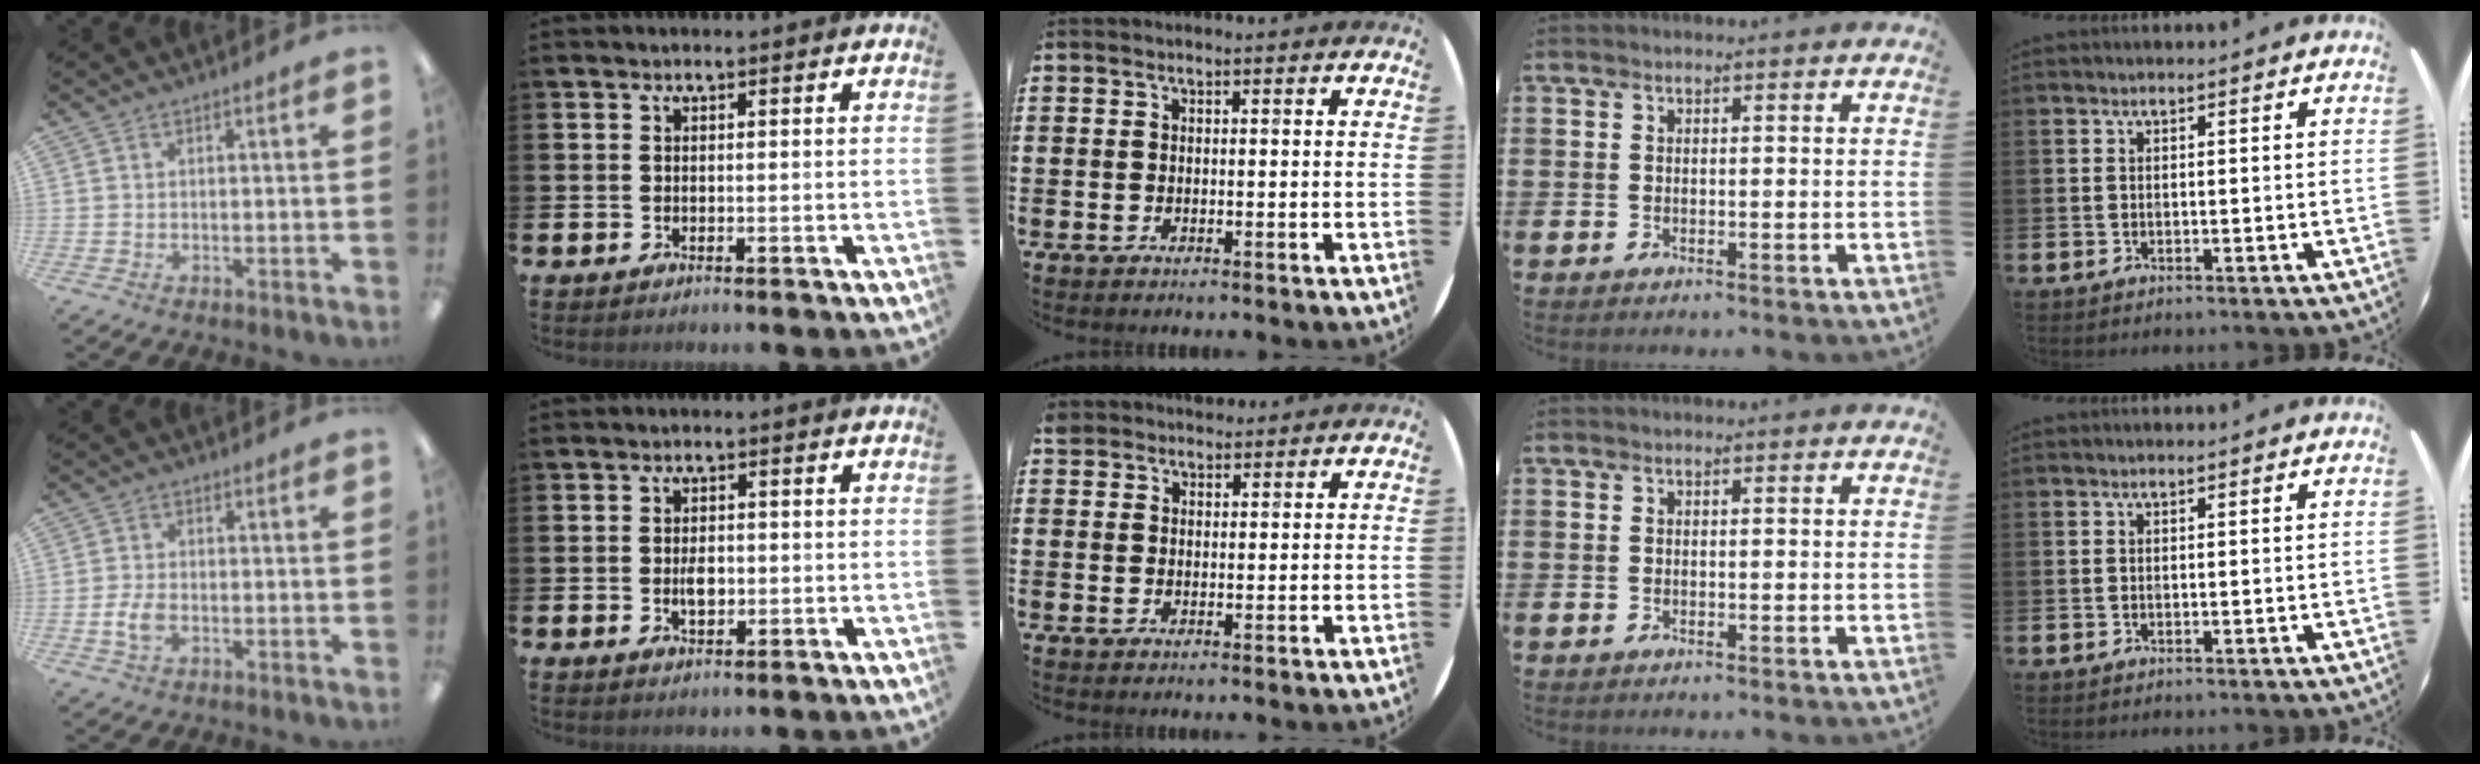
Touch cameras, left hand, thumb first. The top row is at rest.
{"thumb": {"total": 4.2, "force": [-1.1, 2.5, 3.2], "torque": [-0.072, 0.001, -0.023]}, "index": {"total": 2.7, "force": [-0.2, 1.6, 2.2], "torque": [-0.033, 0.001, -0.006]}, "middle": {"total": 2.5, "force": [2.3, 0.9, 0.0], "torque": [0.004, -0.004, 0.044]}}